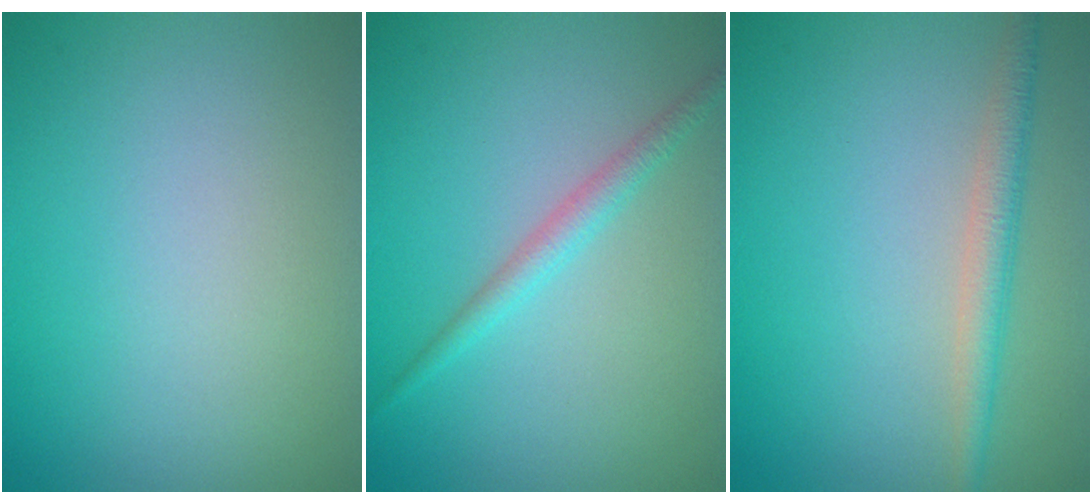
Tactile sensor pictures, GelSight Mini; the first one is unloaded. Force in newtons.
{"total": 1.8, "press": 1.8, "slide": 0.0}
{"total": 2.6, "press": 2.6, "slide": 0.1}